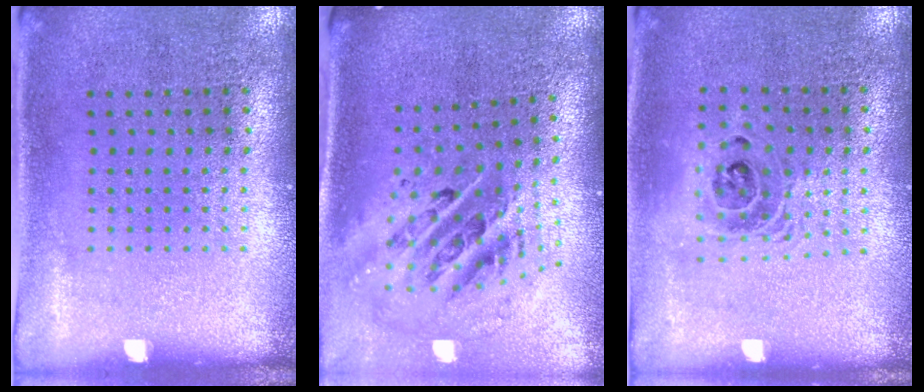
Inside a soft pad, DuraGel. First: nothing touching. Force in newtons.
{"total": 2.3, "press": 1.6, "slide": 1.7}
{"total": 1.5, "press": 1.3, "slide": 0.7}